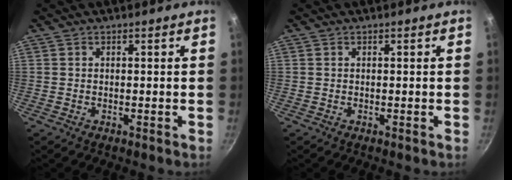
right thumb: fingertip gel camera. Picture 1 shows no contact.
{"total": 0.0}